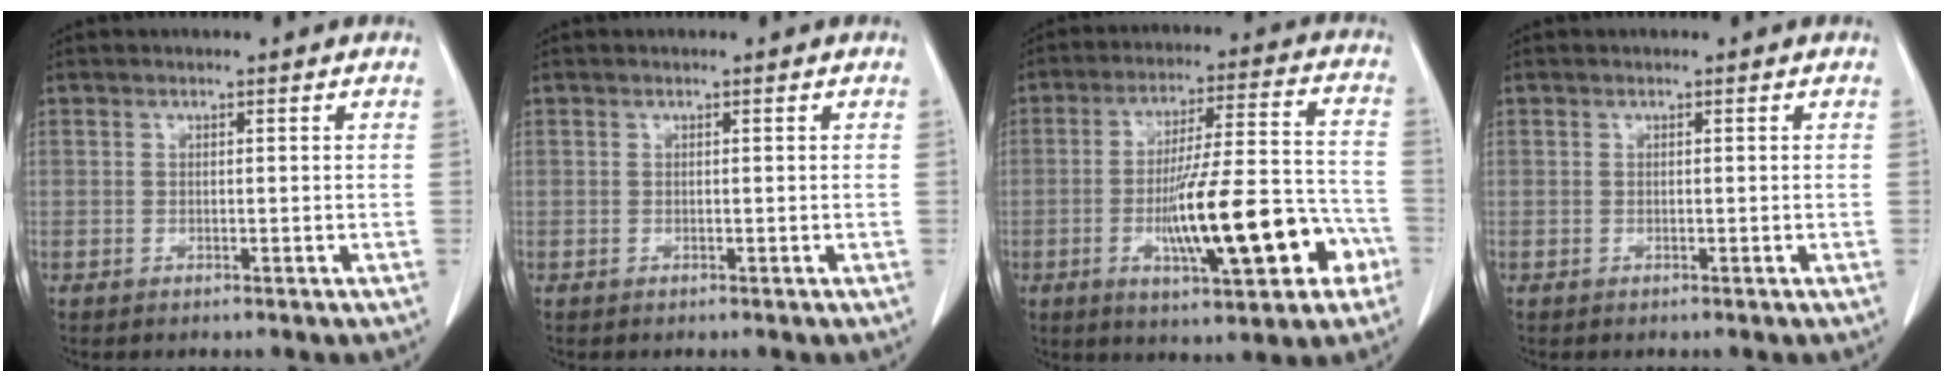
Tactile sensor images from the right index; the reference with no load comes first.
{"total": 0.0}
{"total": 17.5, "force": [-5.8, 3.2, 16.2], "torque": [-0.255, 0.013, -0.081]}
{"total": 0.0}